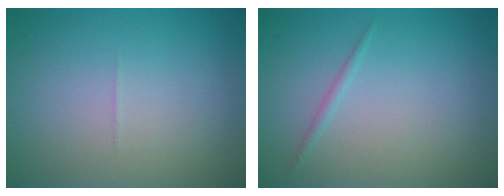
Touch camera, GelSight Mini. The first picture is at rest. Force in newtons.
{"total": 0.7, "press": 0.7, "slide": 0.0}